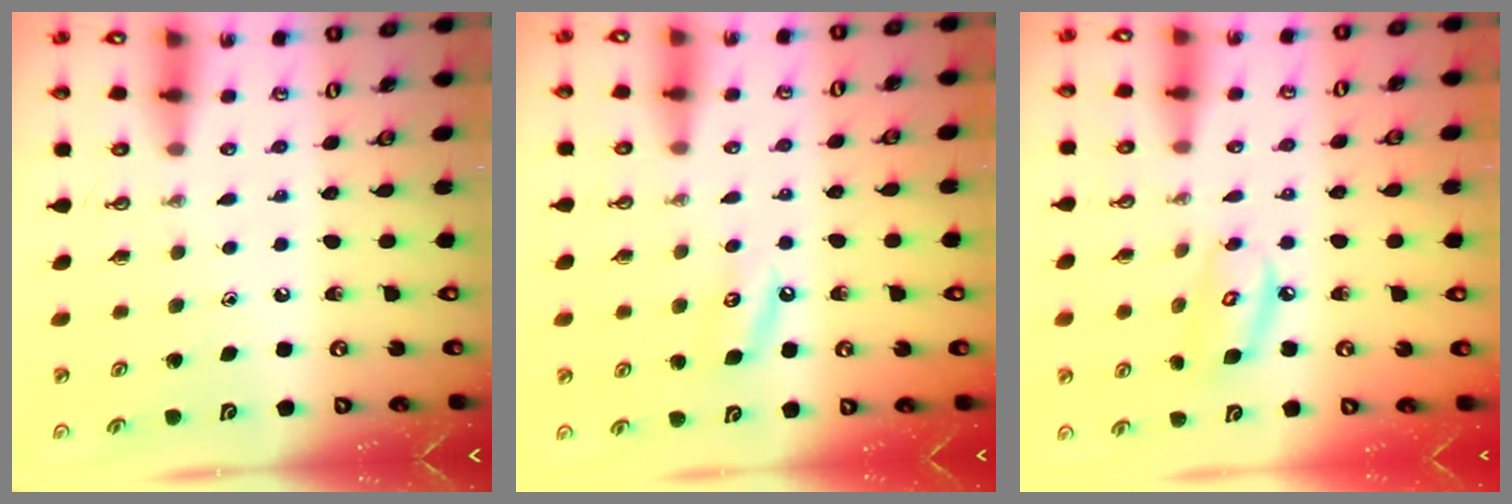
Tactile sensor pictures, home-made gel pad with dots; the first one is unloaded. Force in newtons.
{"total": 4.0, "press": 3.9, "slide": 0.5}
{"total": 8.6, "press": 8.6, "slide": 0.6}